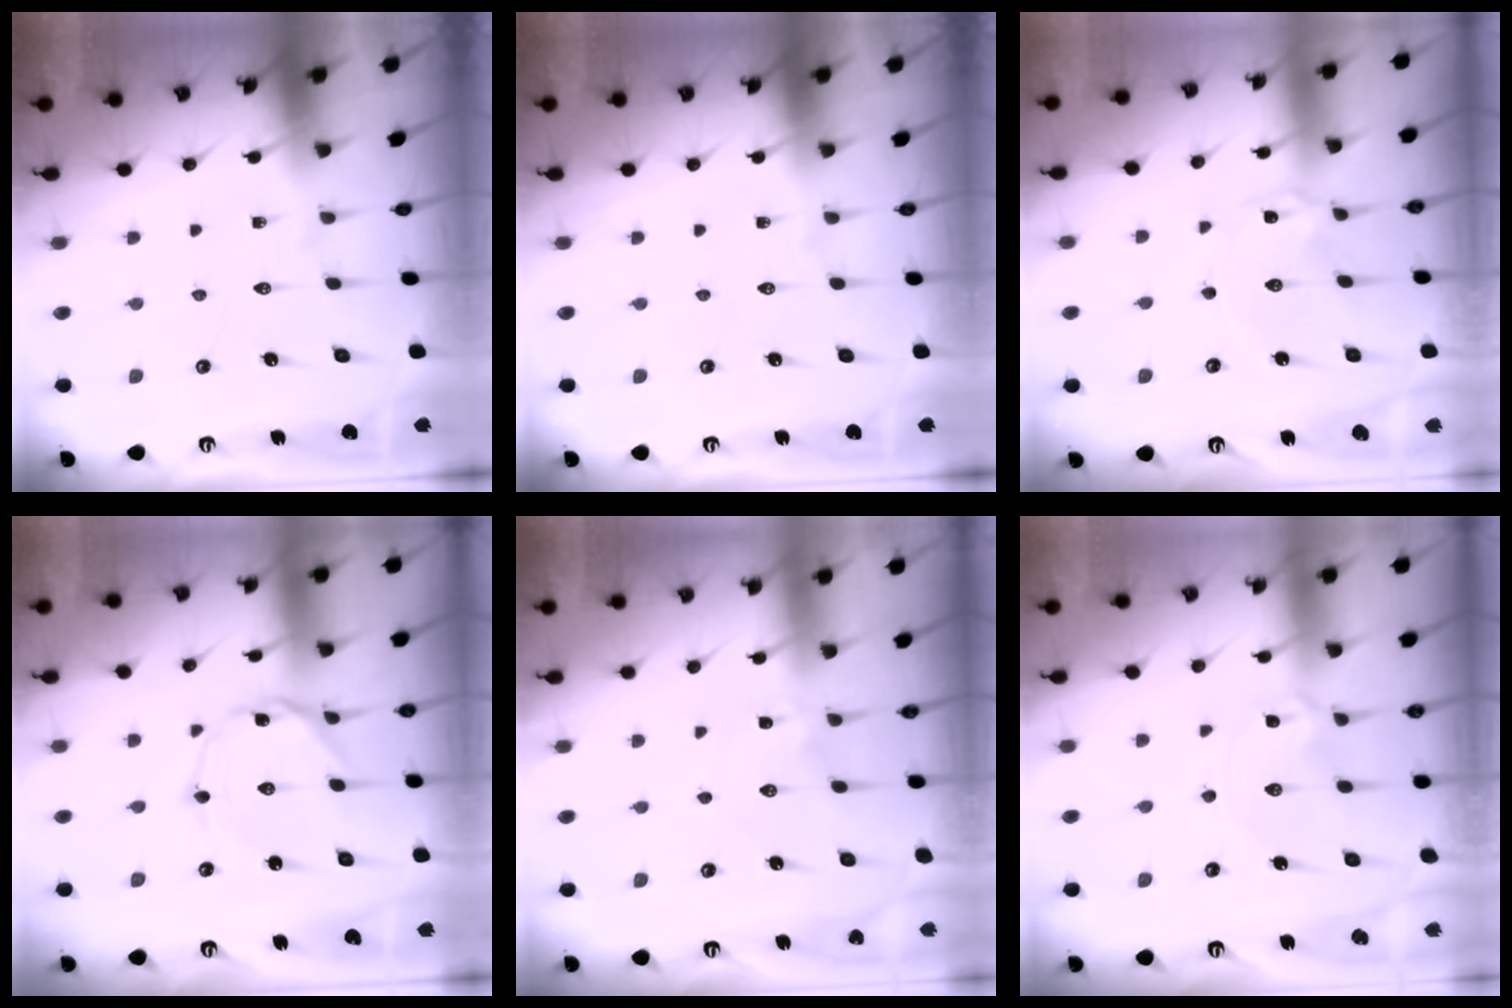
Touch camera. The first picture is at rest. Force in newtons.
{"total": 0.0}
{"total": 0.0}
{"total": 1.0, "press": 0.9, "slide": 0.3}
{"total": 1.9, "press": 1.9, "slide": 0.2}
{"total": 1.7, "press": 1.6, "slide": 0.1}